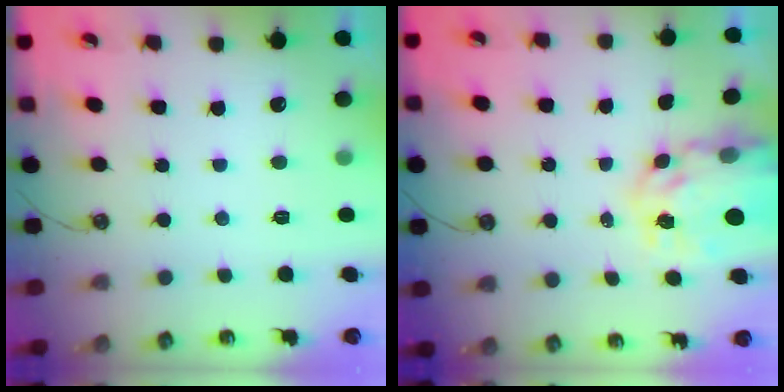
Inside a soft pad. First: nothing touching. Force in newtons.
{"total": 10.3, "press": 10.2, "slide": 0.8}